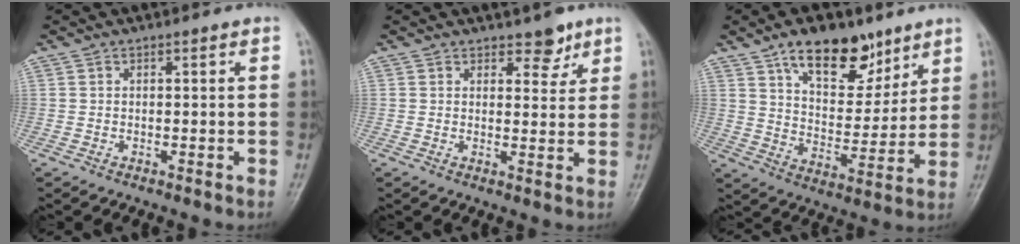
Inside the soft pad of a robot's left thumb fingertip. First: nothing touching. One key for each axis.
{"total": 3.9, "fx": 2.8, "fy": 2.0, "fz": 1.8, "tx": 0.001, "ty": -0.017, "tz": 0.038}
{"total": 14.8, "fx": 9.4, "fy": 7.7, "fz": 8.4, "tx": -0.084, "ty": -0.055, "tz": 0.158}